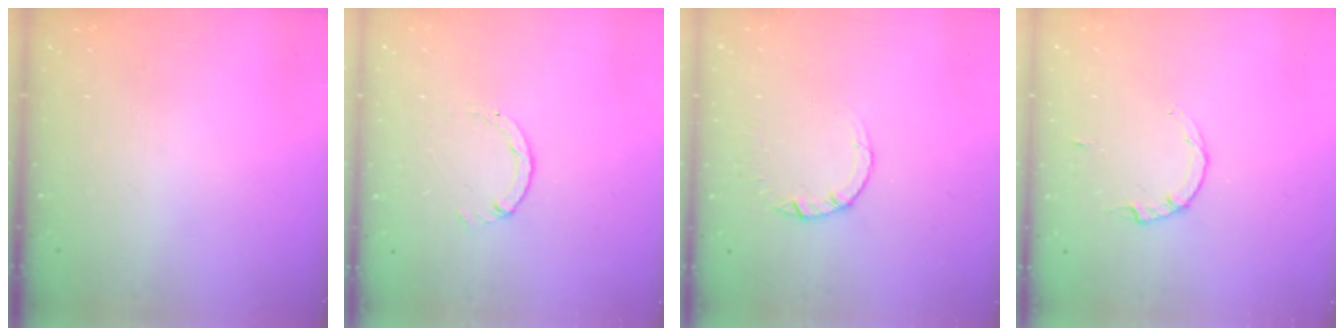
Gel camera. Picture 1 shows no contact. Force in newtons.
{"total": 1.1, "press": 1.1, "slide": 0.2}
{"total": 2.5, "press": 2.5, "slide": 0.2}
{"total": 2.2, "press": 2.1, "slide": 0.3}